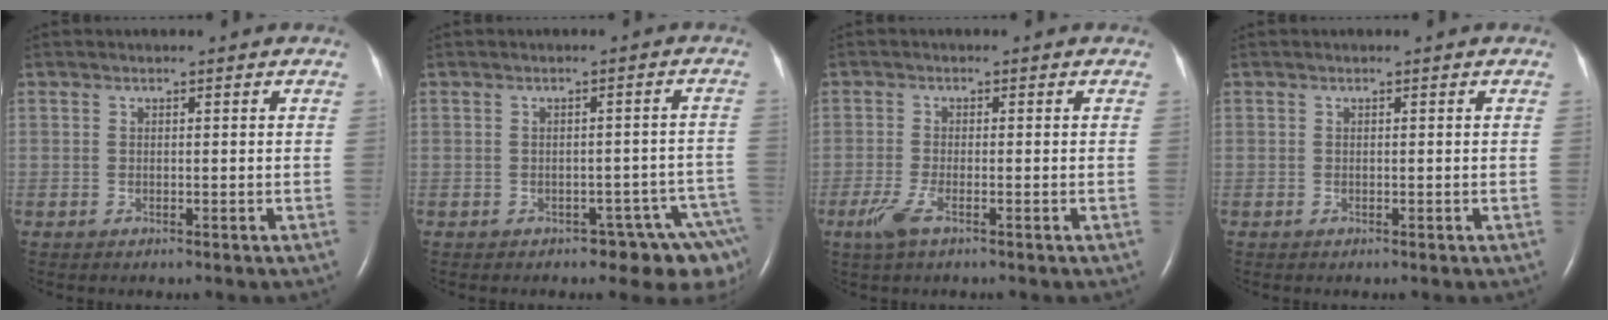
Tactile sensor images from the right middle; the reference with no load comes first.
{"total": 7.5, "force": [-6.0, 3.1, 3.3], "torque": [-0.017, 0.016, -0.067]}
{"total": 3.1, "force": [-1.8, 0.6, 2.5], "torque": [-0.064, -0.008, -0.041]}
{"total": 0.0}